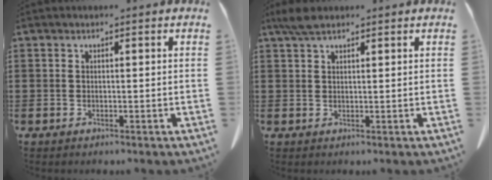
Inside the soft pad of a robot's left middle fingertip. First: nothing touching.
{"total": 3.2, "force": [2.1, 1.1, 2.1], "torque": [-0.046, 0.005, 0.040]}